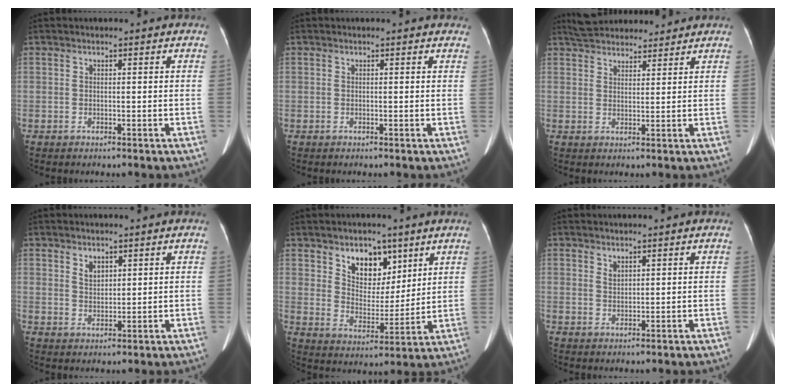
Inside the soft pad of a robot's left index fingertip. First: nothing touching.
{"total": 1.2, "force": [1.1, 0.4, 0.3], "torque": [-0.007, -0.001, -0.001]}
{"total": 10.1, "force": [9.3, 2.6, 3.0], "torque": [-0.047, 0.032, 0.149]}
{"total": 2.3, "force": [1.4, 1.3, 1.2], "torque": [-0.025, 0.007, 0.032]}
{"total": 8.3, "force": [5.0, 4.9, 4.5], "torque": [-0.075, 0.004, 0.092]}
{"total": 1.2, "force": [0.9, 0.4, 0.5], "torque": [-0.010, 0.005, 0.020]}